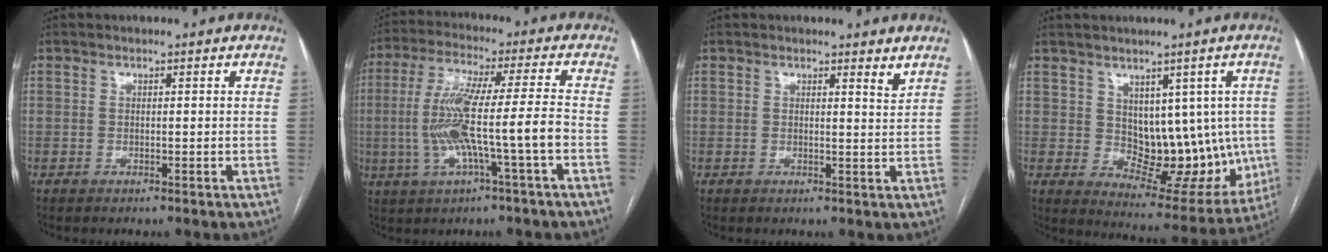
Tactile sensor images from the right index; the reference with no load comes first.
{"total": 12.5, "force": [-2.5, -0.1, 12.2], "torque": [-0.246, 0.011, -0.047]}
{"total": 1.8, "force": [1.7, 0.0, 0.7], "torque": [-0.014, -0.017, 0.017]}
{"total": 12.4, "force": [0.7, 7.5, 9.8], "torque": [-0.105, 0.009, 0.036]}